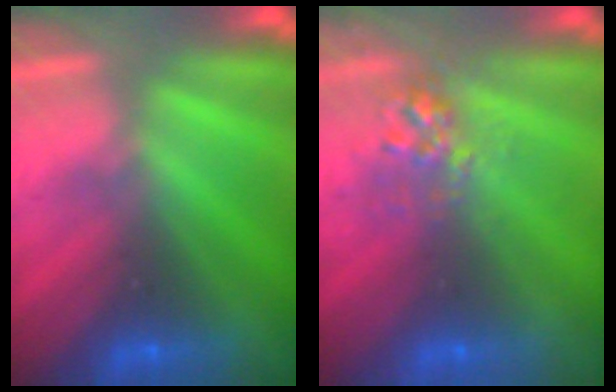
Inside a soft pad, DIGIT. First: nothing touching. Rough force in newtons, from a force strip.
{"total": 2.9}